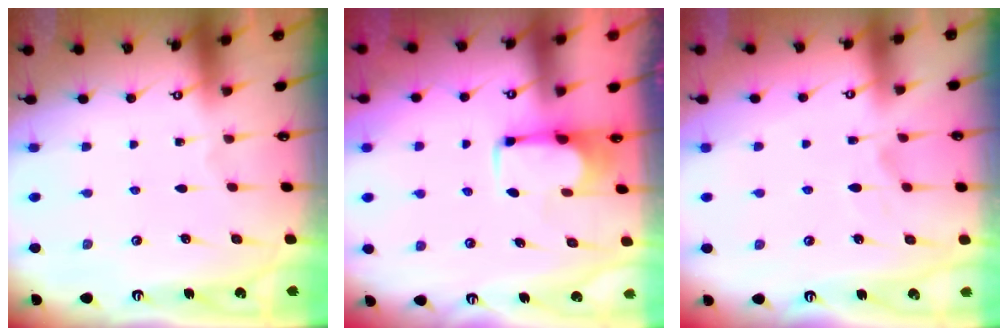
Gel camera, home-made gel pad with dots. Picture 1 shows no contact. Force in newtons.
{"total": 1.9, "press": 1.7, "slide": 0.9}
{"total": 1.5, "press": 1.0, "slide": 1.1}